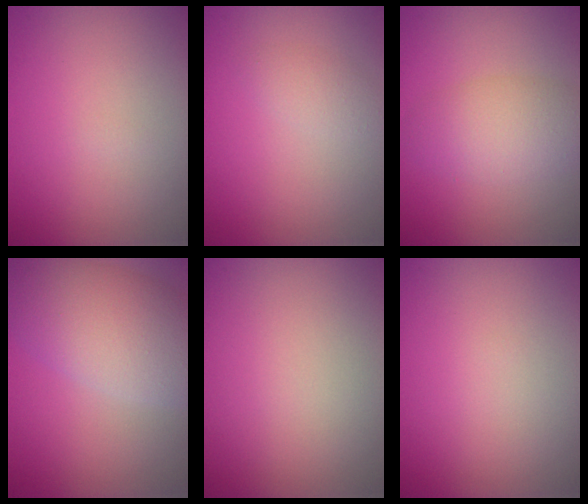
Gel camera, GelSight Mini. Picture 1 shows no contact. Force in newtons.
{"total": 1.3, "press": 1.3, "slide": 0.0}
{"total": 4.2, "press": 4.2, "slide": 0.2}
{"total": 7.0, "press": 7.0, "slide": 0.6}
{"total": 0.0}
{"total": 0.0}